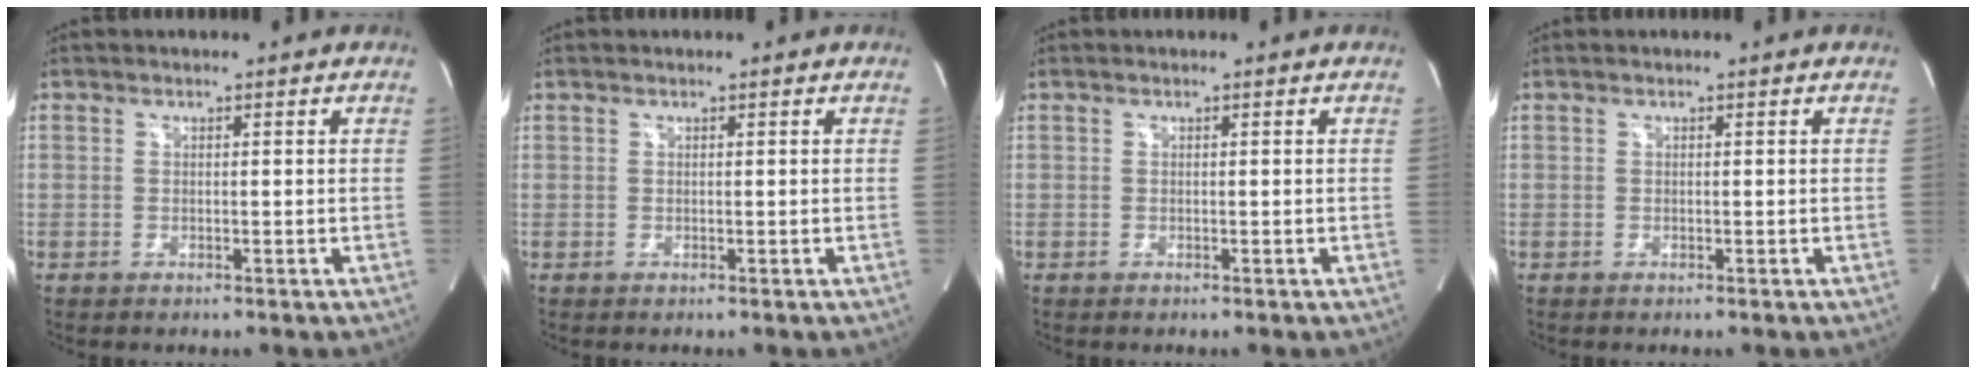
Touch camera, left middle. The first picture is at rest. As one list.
[{"total": 0.0}, {"total": 0.0}, {"total": 0.0}]